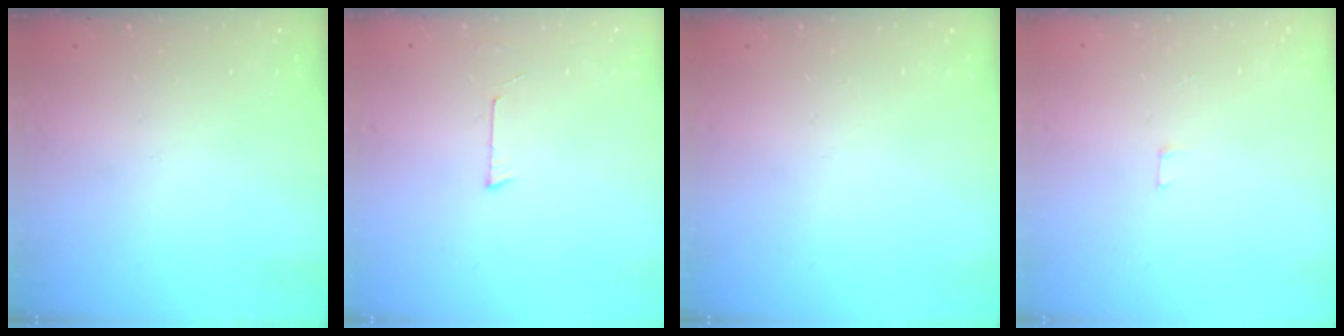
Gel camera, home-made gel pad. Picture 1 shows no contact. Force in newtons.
{"total": 3.2, "press": 3.2, "slide": 0.2}
{"total": 0.0}
{"total": 1.8, "press": 1.8, "slide": 0.1}